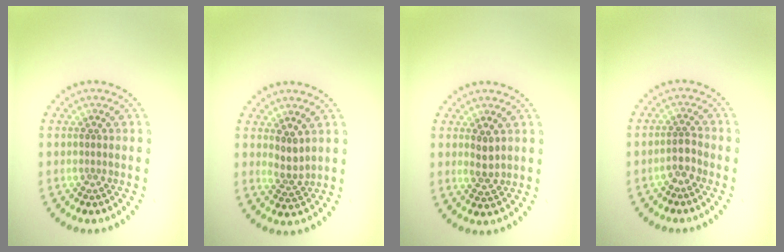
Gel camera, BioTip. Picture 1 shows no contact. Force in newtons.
{"total": 1.8, "press": 1.4, "slide": 1.2}
{"total": 1.6, "press": 1.5, "slide": 0.5}
{"total": 1.5, "press": 1.2, "slide": 1.0}